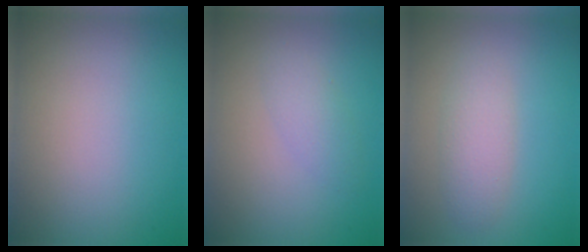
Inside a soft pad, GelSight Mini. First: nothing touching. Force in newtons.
{"total": 1.7, "press": 1.7, "slide": 0.0}
{"total": 2.6, "press": 2.6, "slide": 0.0}